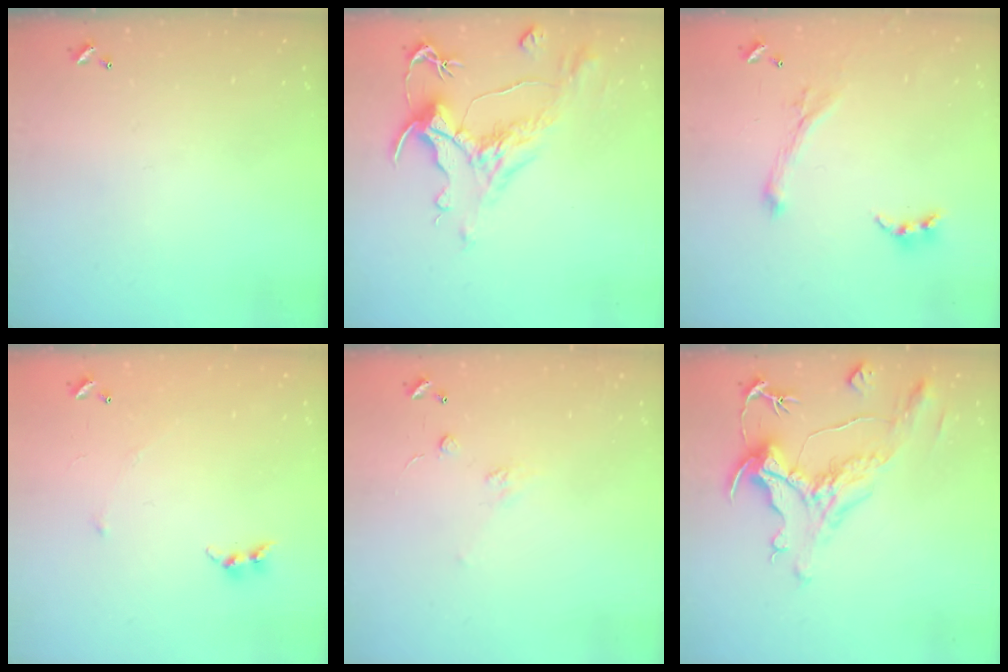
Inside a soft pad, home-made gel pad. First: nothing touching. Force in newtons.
{"total": 1.8, "press": 1.1, "slide": 1.4}
{"total": 1.1, "press": 0.6, "slide": 0.9}
{"total": 6.2, "press": 6.2, "slide": 0.4}
{"total": 2.5, "press": 2.3, "slide": 1.0}
{"total": 1.9, "press": 0.8, "slide": 1.8}